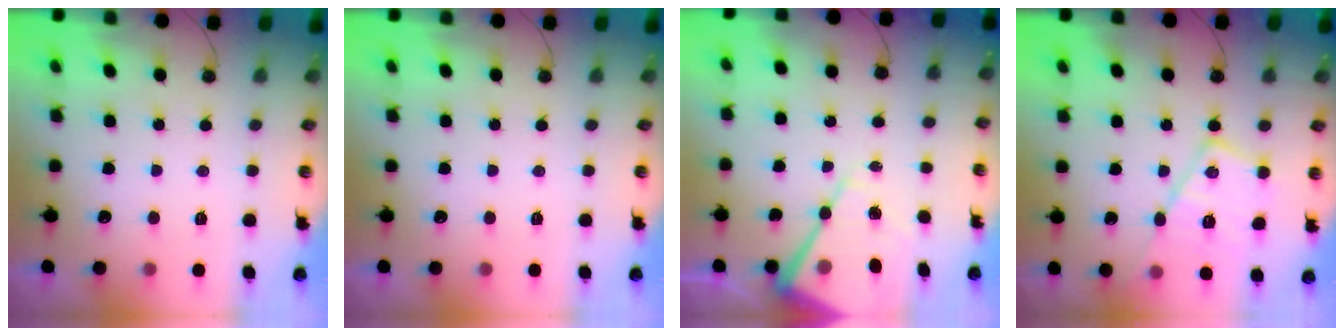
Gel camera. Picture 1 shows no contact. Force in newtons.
{"total": 0.0}
{"total": 12.6, "press": 12.5, "slide": 1.1}
{"total": 16.7, "press": 16.6, "slide": 1.1}